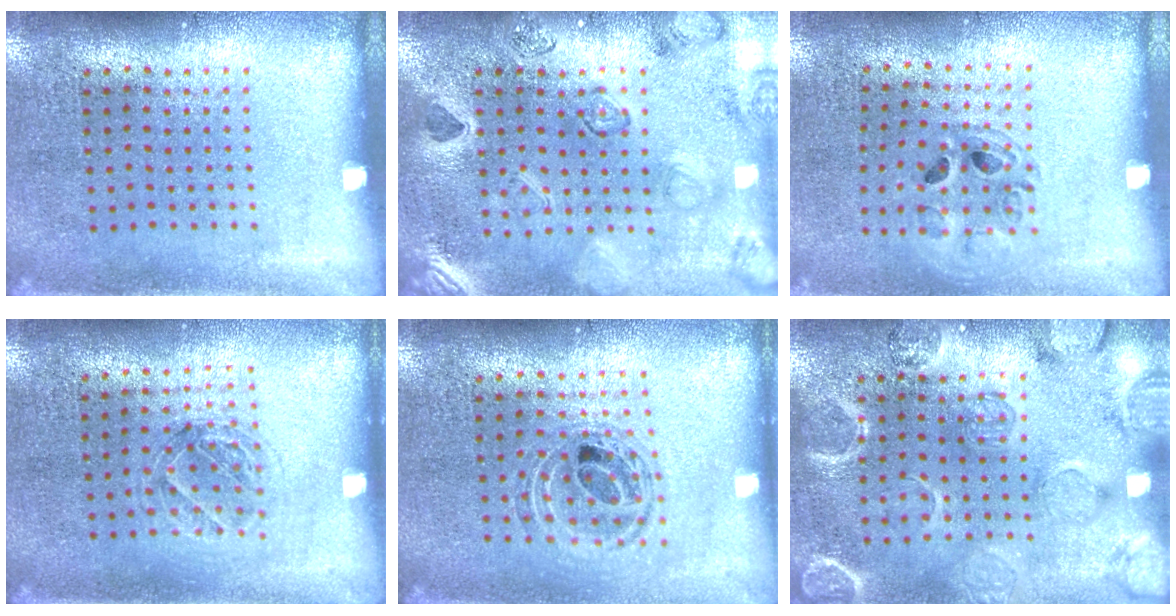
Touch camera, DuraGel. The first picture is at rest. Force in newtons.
{"total": 2.5, "press": 2.3, "slide": 0.8}
{"total": 1.0, "press": 1.0, "slide": 0.1}
{"total": 1.1, "press": 1.1, "slide": 0.4}
{"total": 0.5, "press": 0.5, "slide": 0.2}
{"total": 2.3, "press": 2.3, "slide": 0.5}